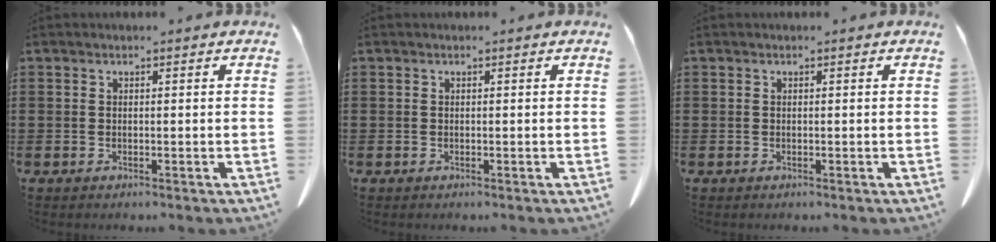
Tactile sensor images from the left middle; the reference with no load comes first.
{"total": 0.0}
{"total": 0.0}